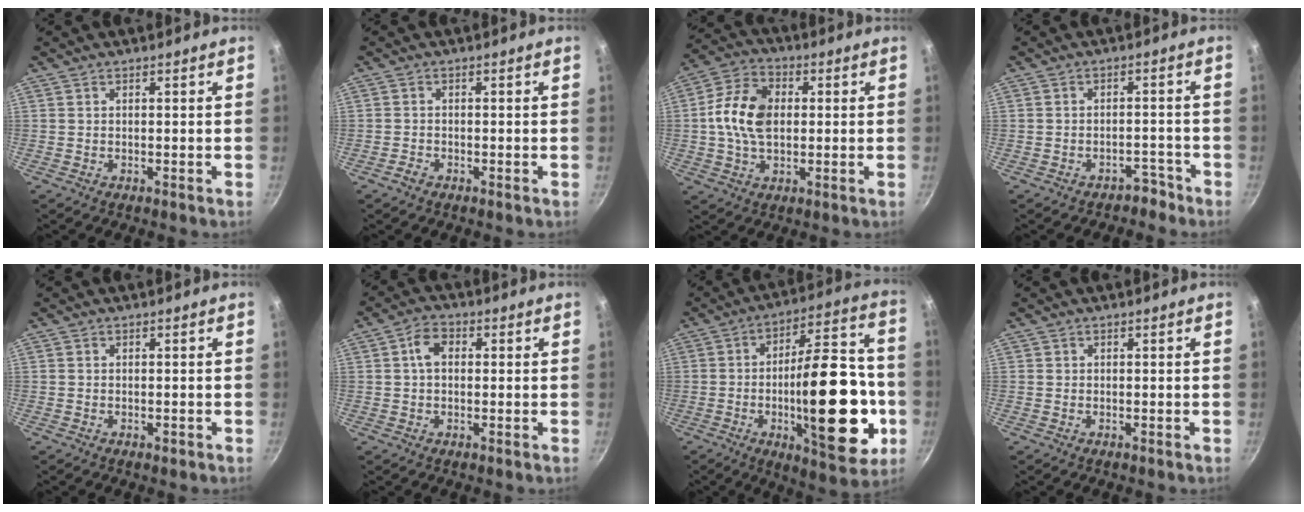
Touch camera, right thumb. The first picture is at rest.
{"total": 1.4, "force": [-1.1, 0.8, 0.4], "torque": [-0.008, 0.010, -0.022]}
{"total": 11.7, "force": [0.7, 7.7, 8.8], "torque": [-0.150, 0.016, 0.000]}
{"total": 3.3, "force": [-2.7, 1.8, 0.7], "torque": [0.022, 0.042, -0.021]}
{"total": 0.9, "force": [-0.4, 0.6, 0.5], "torque": [-0.006, 0.000, -0.006]}
{"total": 4.5, "force": [0.6, 3.2, 3.1], "torque": [-0.046, 0.010, 0.001]}
{"total": 26.1, "force": [-5.8, 9.7, 23.6], "torque": [-0.313, 0.032, -0.078]}
{"total": 0.0}